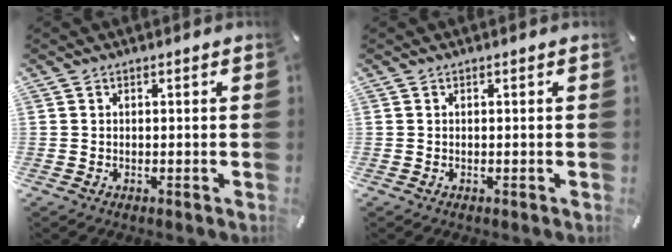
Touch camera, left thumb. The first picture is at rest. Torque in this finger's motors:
{"motor_torque": [-0.03, 0.18, -0.14, -0.16, -0.01]}